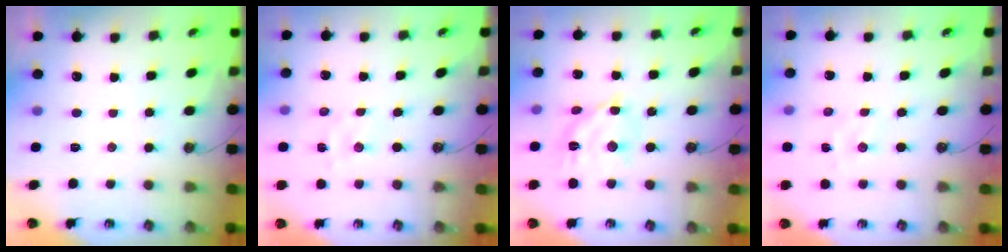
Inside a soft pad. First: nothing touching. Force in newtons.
{"total": 2.3, "press": 2.3, "slide": 0.5}
{"total": 12.7, "press": 12.7, "slide": 0.7}
{"total": 2.7, "press": 2.7, "slide": 0.4}